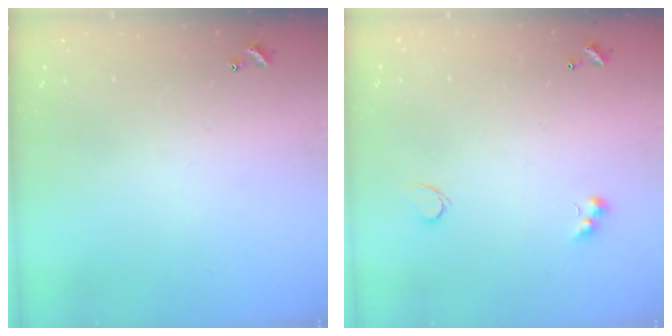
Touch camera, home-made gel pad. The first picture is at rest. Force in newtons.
{"total": 2.8, "press": 2.6, "slide": 0.9}